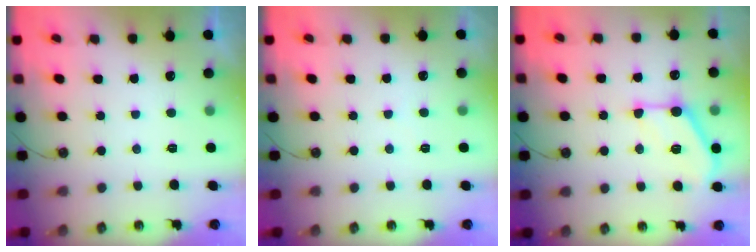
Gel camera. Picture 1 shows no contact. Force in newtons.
{"total": 2.1, "press": 2.0, "slide": 0.4}
{"total": 13.3, "press": 13.3, "slide": 0.5}